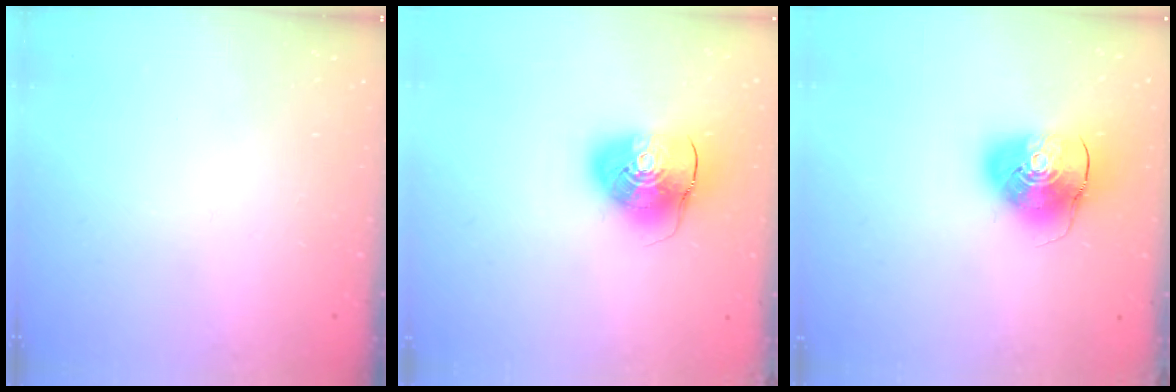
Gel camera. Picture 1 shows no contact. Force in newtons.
{"total": 11.8, "press": 11.7, "slide": 1.9}
{"total": 10.7, "press": 10.6, "slide": 1.8}